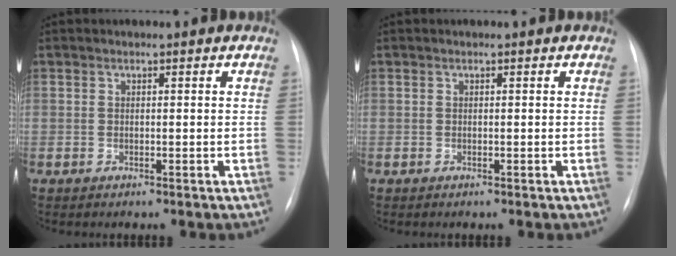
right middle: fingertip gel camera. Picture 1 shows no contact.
{"total": 0.0}